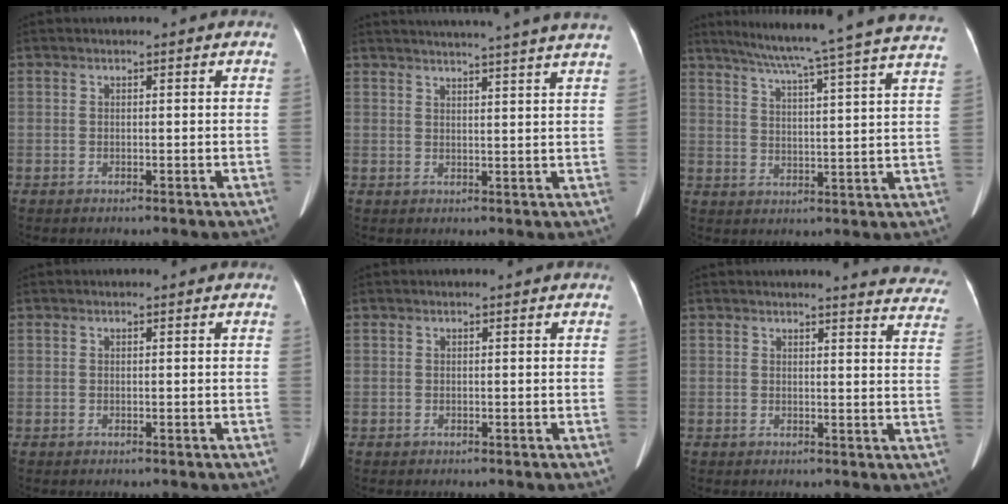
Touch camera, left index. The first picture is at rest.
{"total": 17.6, "force": [16.0, -1.4, 7.2], "torque": [-0.115, -0.019, 0.196]}
{"total": 25.1, "force": [22.0, -1.4, 12.1], "torque": [-0.195, -0.032, 0.278]}
{"total": 0.0}
{"total": 0.0}
{"total": 11.9, "force": [11.6, 1.8, 1.9], "torque": [0.014, -0.063, 0.090]}